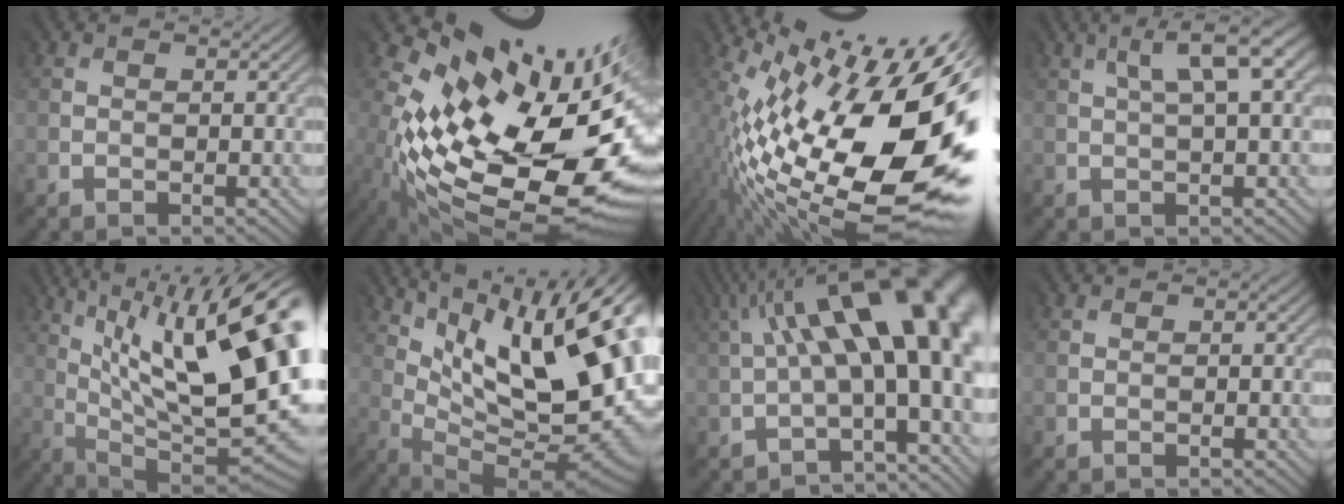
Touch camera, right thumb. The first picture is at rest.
{"total": 16.8, "force": [-0.5, 8.2, 14.7], "torque": [-0.252, -0.055, 0.018]}
{"total": 18.6, "force": [1.7, 6.8, 17.2], "torque": [-0.291, -0.026, 0.025]}
{"total": 5.1, "force": [1.7, 0.4, 4.8], "torque": [-0.075, 0.012, 0.031]}
{"total": 18.5, "force": [5.2, 6.3, 16.6], "torque": [-0.226, 0.030, 0.081]}
{"total": 19.0, "force": [7.2, 6.5, 16.3], "torque": [-0.232, 0.032, 0.124]}
{"total": 15.4, "force": [1.4, 5.0, 14.5], "torque": [-0.209, 0.031, 0.025]}
{"total": 0.0}